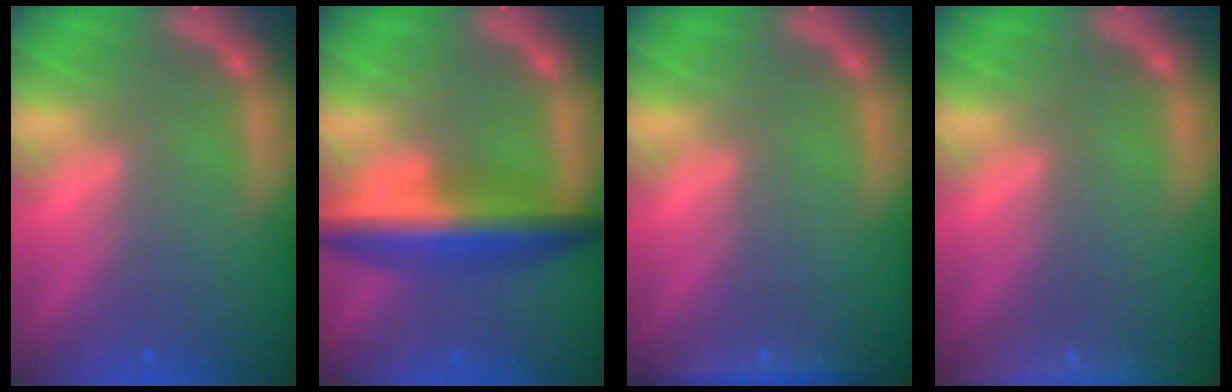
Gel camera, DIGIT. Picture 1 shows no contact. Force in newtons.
{"total": 7.5}
{"total": 2.4}
{"total": 8.5}